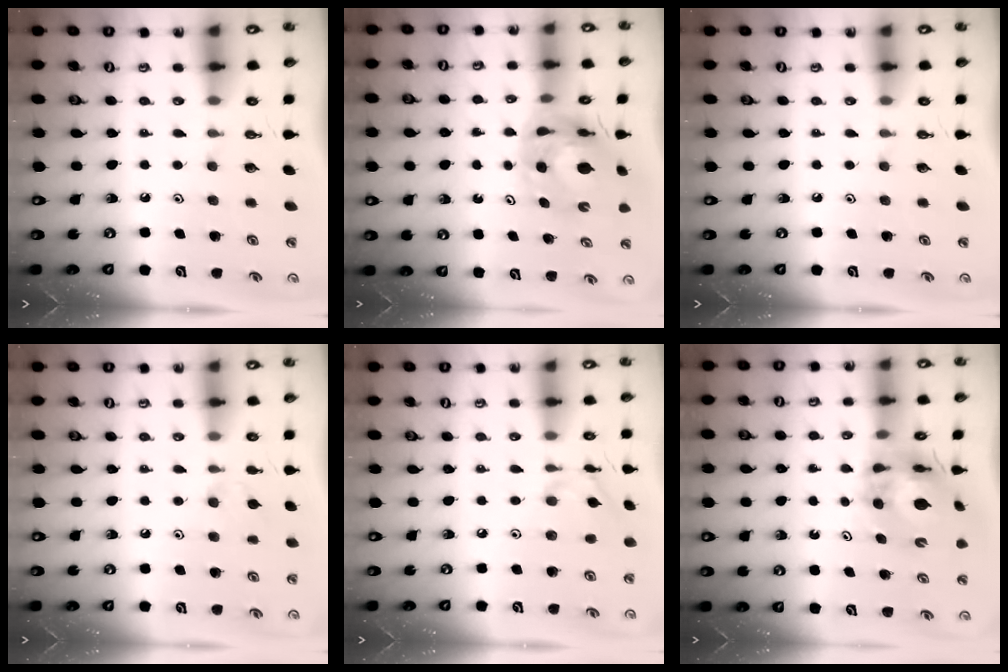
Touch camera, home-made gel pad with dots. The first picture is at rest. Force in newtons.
{"total": 10.0, "press": 9.9, "slide": 1.2}
{"total": 0.0}
{"total": 4.1, "press": 4.0, "slide": 0.7}
{"total": 6.6, "press": 6.6, "slide": 0.4}
{"total": 10.1, "press": 10.1, "slide": 1.2}